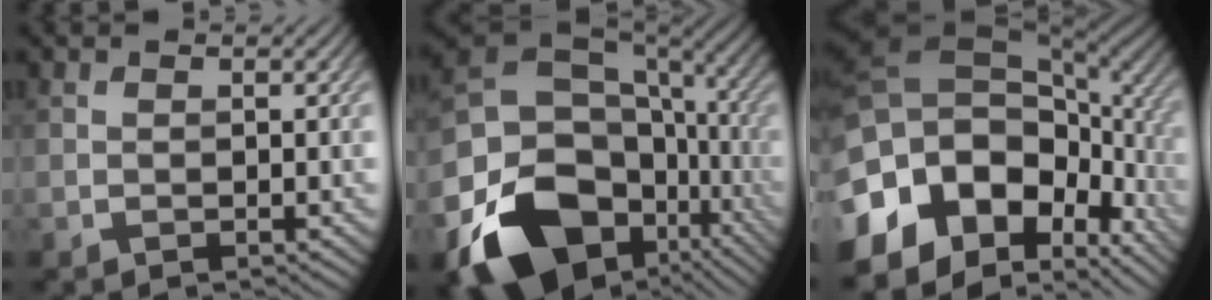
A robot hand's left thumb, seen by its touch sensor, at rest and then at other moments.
{"total": 21.1, "force": [-7.5, 15.7, 11.9], "torque": [-0.267, -0.037, -0.086]}
{"total": 19.0, "force": [-5.2, 12.2, 13.7], "torque": [-0.277, -0.014, -0.069]}